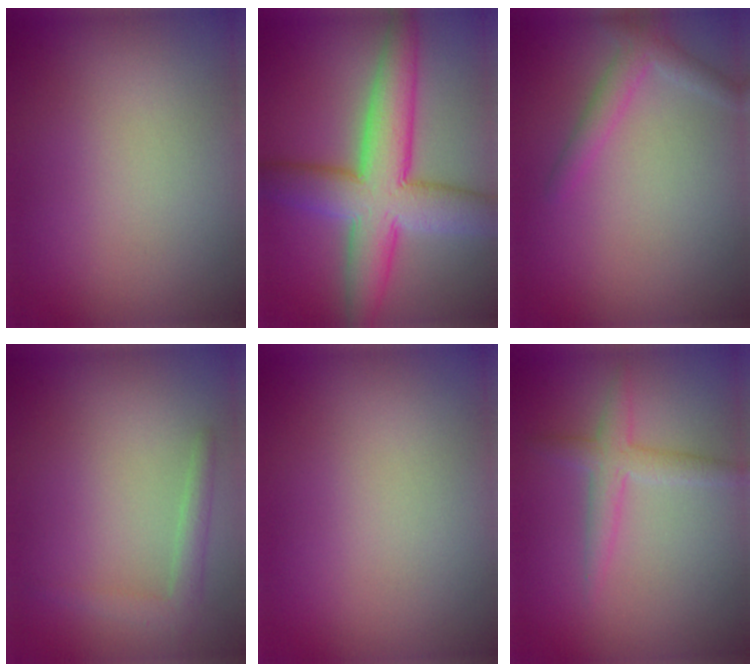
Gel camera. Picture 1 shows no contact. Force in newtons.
{"total": 8.9, "press": 8.9, "slide": 0.6}
{"total": 2.1, "press": 2.1, "slide": 0.1}
{"total": 1.8, "press": 1.8, "slide": 0.2}
{"total": 0.0}
{"total": 2.4, "press": 2.4, "slide": 0.1}